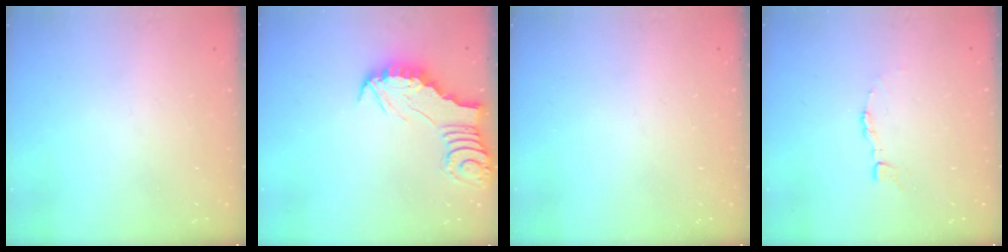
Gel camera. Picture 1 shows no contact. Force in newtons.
{"total": 2.5, "press": 2.5, "slide": 0.2}
{"total": 0.0}
{"total": 2.9, "press": 2.9, "slide": 0.2}